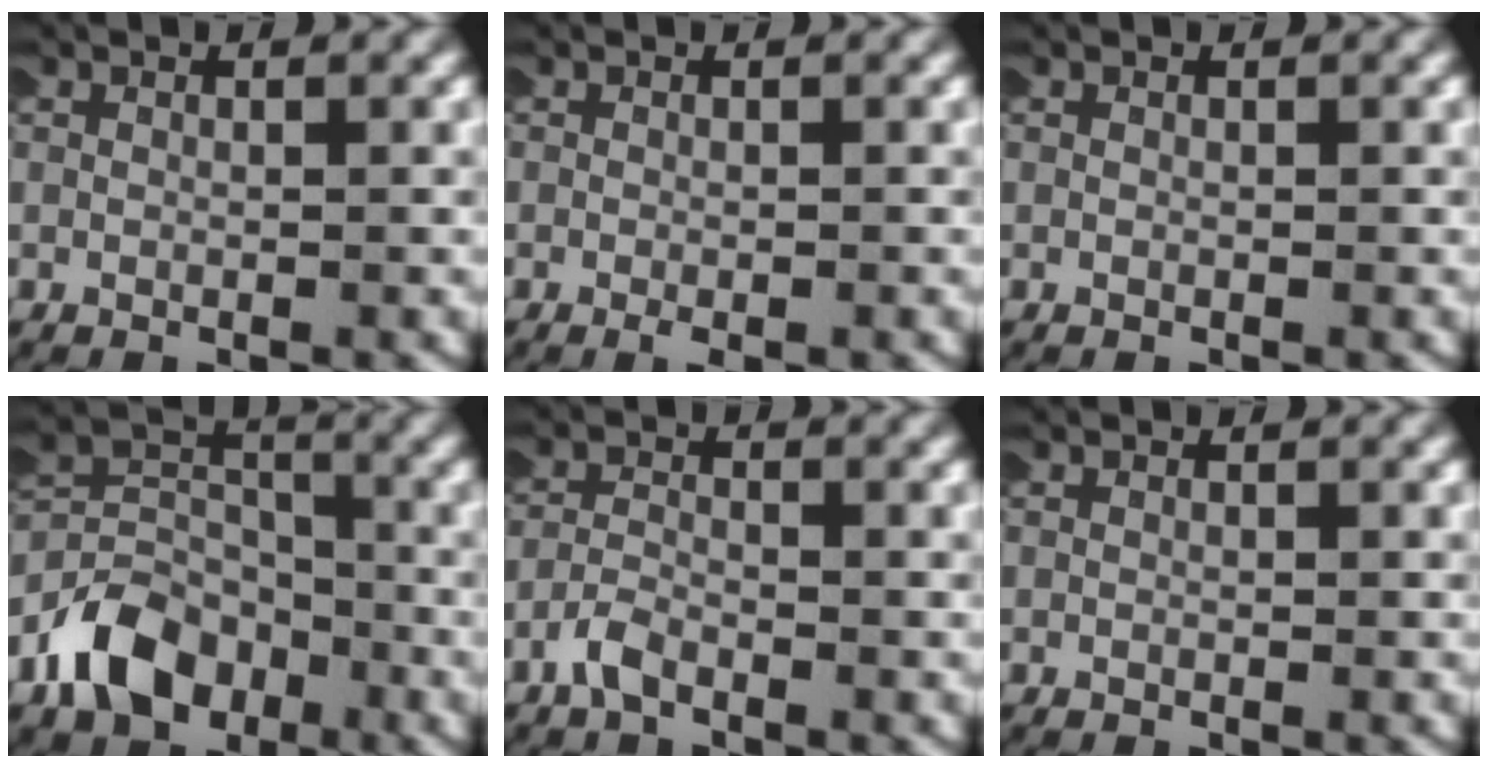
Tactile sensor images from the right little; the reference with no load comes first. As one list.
[{"total": 1.5, "force": [-1.0, 0.5, 1.0], "torque": [-0.021, -0.009, -0.011]}, {"total": 0.0}, {"total": 6.0, "force": [-2.6, 4.4, 3.1], "torque": [-0.051, -0.006, -0.052]}, {"total": 1.5, "force": [-1.2, 0.5, 0.8], "torque": [-0.021, 0.000, -0.028]}, {"total": 0.0}]